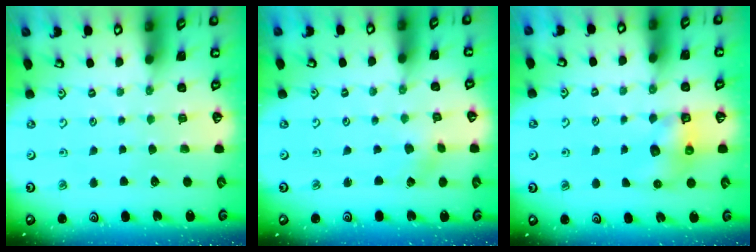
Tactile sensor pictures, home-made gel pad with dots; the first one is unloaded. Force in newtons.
{"total": 0.6, "press": 0.6, "slide": 0.1}
{"total": 6.3, "press": 6.2, "slide": 0.6}